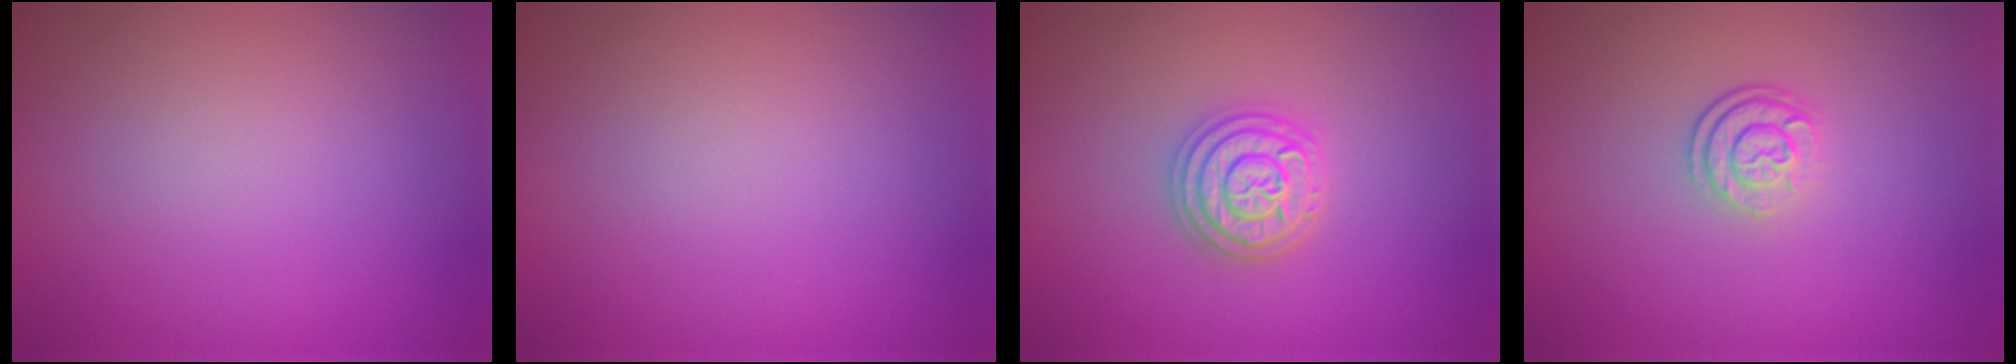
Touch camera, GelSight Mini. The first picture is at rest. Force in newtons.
{"total": 0.0}
{"total": 3.6, "press": 3.6, "slide": 0.4}
{"total": 2.5, "press": 1.9, "slide": 1.6}